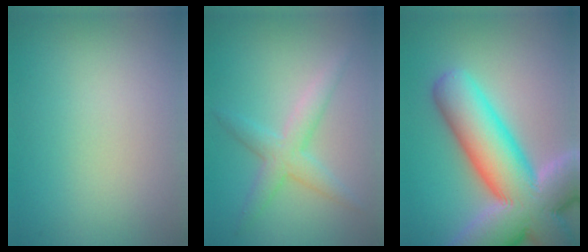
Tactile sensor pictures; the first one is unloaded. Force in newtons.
{"total": 3.0, "press": 3.0, "slide": 0.1}
{"total": 14.9, "press": 14.8, "slide": 1.1}